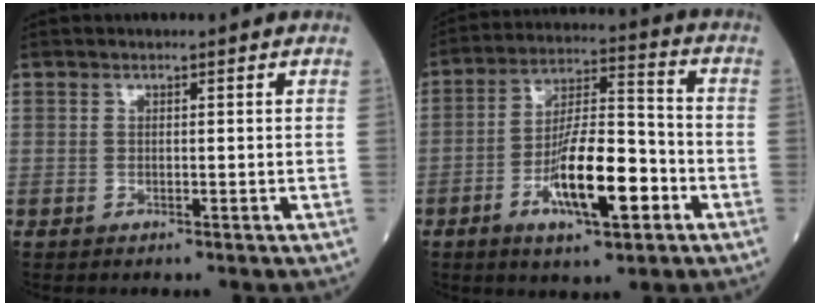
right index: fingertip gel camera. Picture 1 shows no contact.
{"total": 12.7, "force": [-4.8, 3.0, 11.4], "torque": [-0.208, 0.003, -0.079]}